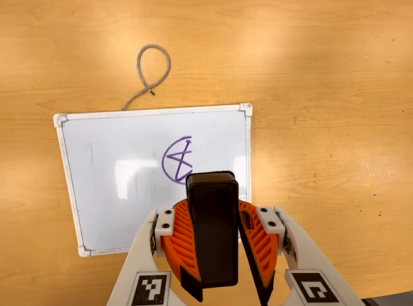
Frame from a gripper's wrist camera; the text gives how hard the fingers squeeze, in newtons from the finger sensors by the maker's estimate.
{"total": 10.7, "left": 10.9, "right": 10.5}